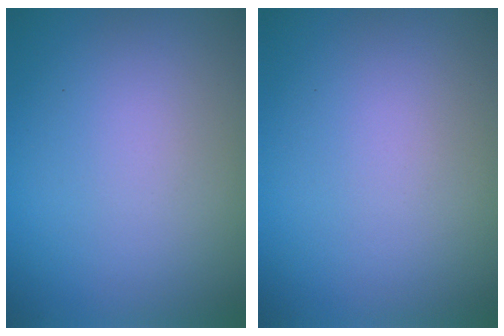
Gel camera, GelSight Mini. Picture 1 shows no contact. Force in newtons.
{"total": 0.0}